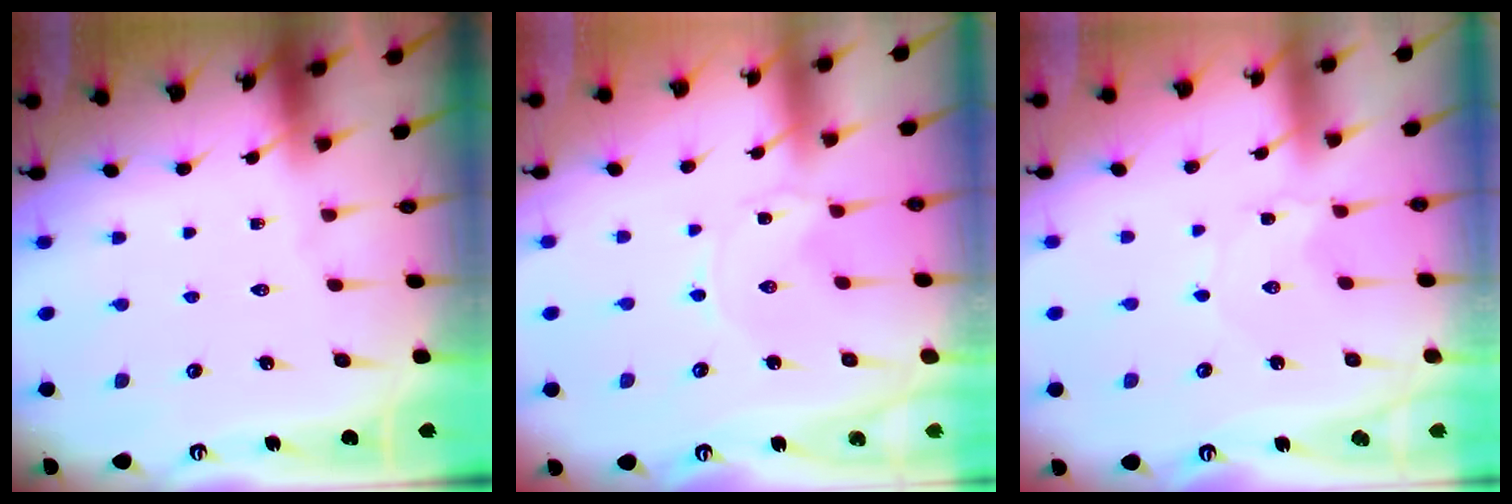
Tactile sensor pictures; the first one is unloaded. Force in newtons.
{"total": 0.0}
{"total": 0.0}